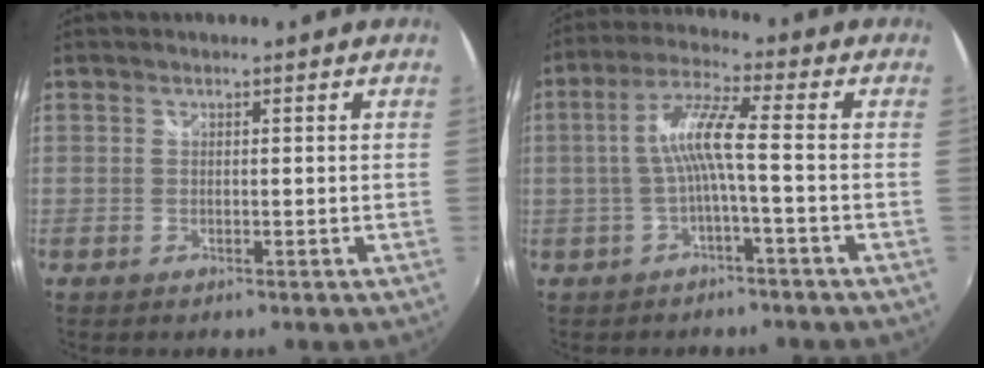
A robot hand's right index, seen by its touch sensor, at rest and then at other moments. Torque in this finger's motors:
{"motor_torque": [1.26, -0.09, 0.73, 0.20]}